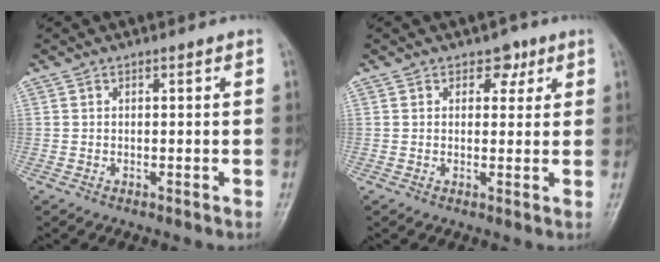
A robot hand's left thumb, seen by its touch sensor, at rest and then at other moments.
{"total": 3.2, "force": [1.8, 2.3, 1.3], "torque": [0.007, -0.007, 0.021]}